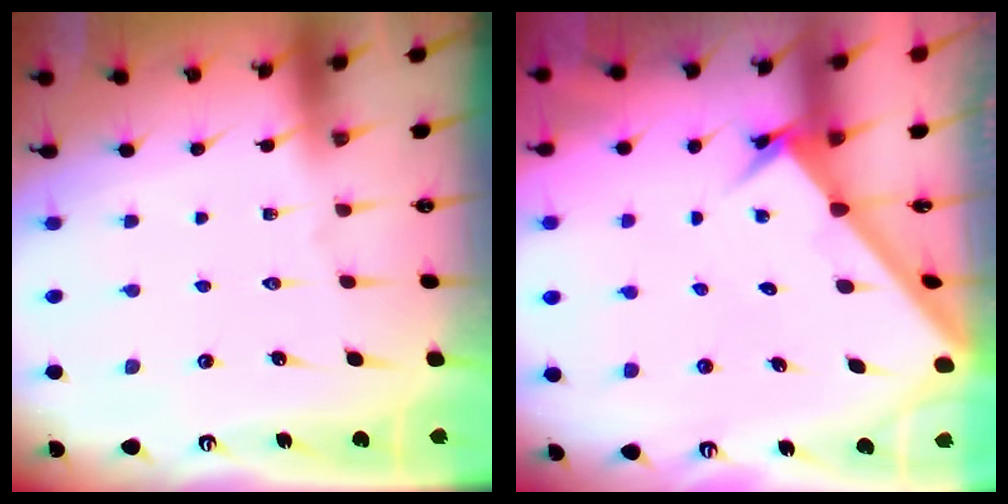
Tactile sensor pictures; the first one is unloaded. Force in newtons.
{"total": 3.0, "press": 3.0, "slide": 0.4}